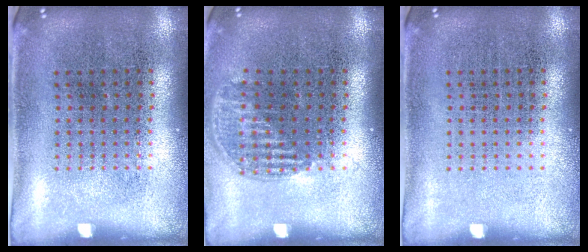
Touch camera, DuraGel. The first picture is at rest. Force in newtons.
{"total": 1.2, "press": 1.0, "slide": 0.6}
{"total": 0.0}